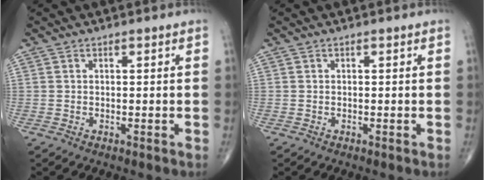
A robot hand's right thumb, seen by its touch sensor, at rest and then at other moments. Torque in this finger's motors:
{"motor_torque": [-0.04, 0.06, -0.03, -0.01, 0.02]}